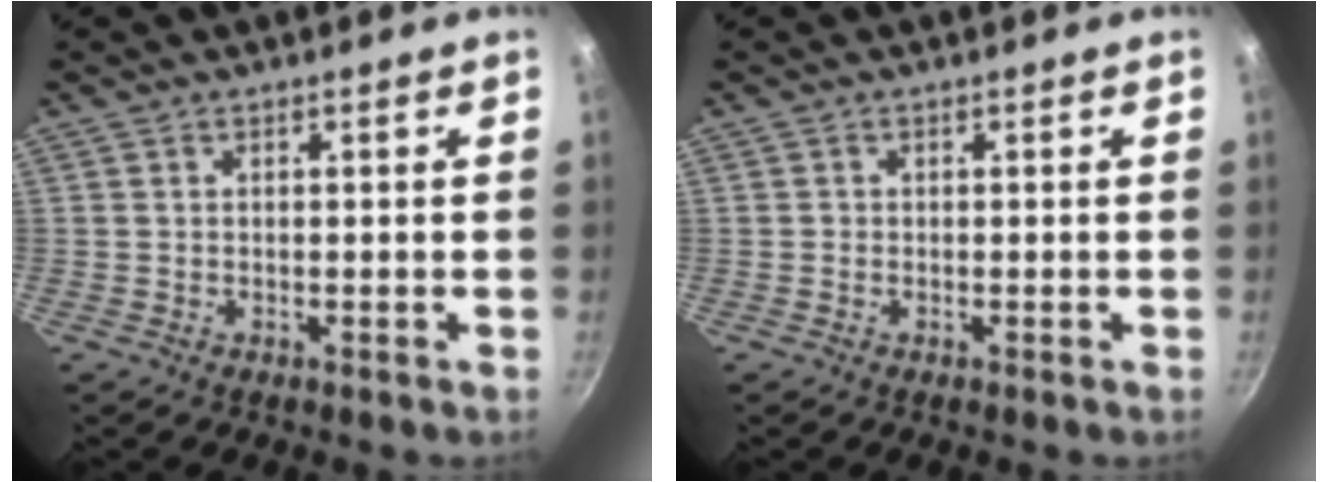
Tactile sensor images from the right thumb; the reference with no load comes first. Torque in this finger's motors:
{"motor_torque": [0.07, 0.23, -0.32, 0.24, 0.06]}